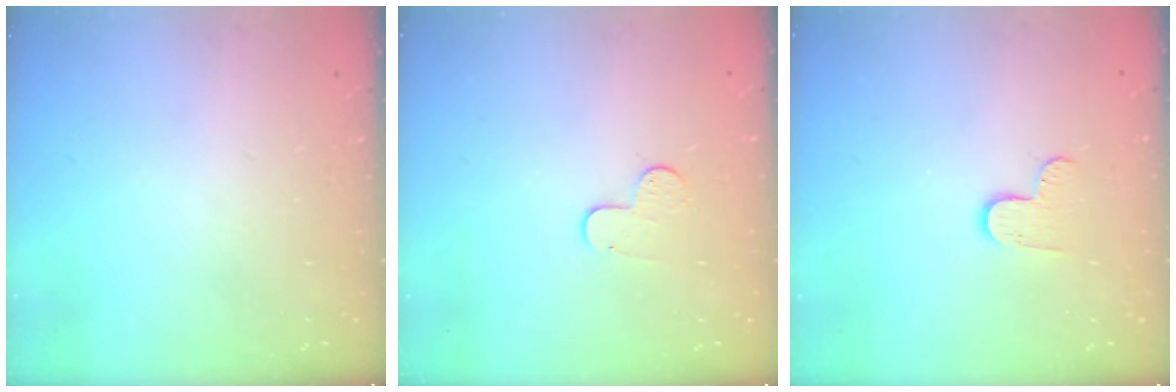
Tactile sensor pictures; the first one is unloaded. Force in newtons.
{"total": 5.9, "press": 5.9, "slide": 0.6}
{"total": 5.6, "press": 5.6, "slide": 0.5}